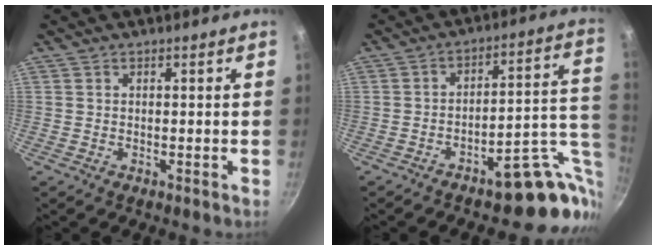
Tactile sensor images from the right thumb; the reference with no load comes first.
{"total": 16.8, "force": [-7.7, 5.6, 13.9], "torque": [-0.100, 0.086, -0.099]}